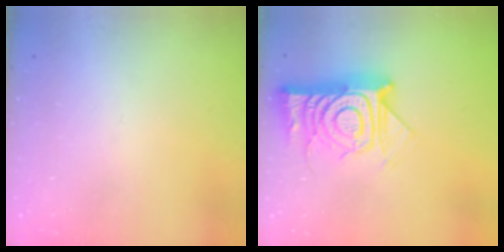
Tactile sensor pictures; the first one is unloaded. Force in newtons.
{"total": 16.9, "press": 16.9, "slide": 1.2}